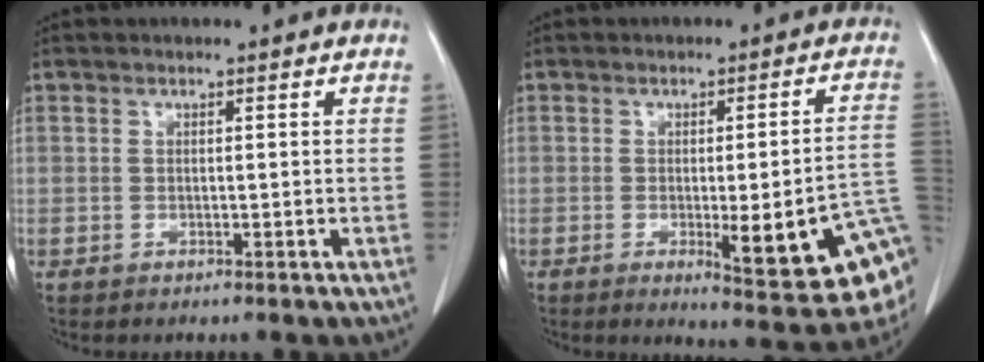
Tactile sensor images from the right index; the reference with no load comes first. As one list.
[{"total": 15.9, "force": [-4.5, 2.2, 15.1], "torque": [-0.108, 0.006, -0.041]}]